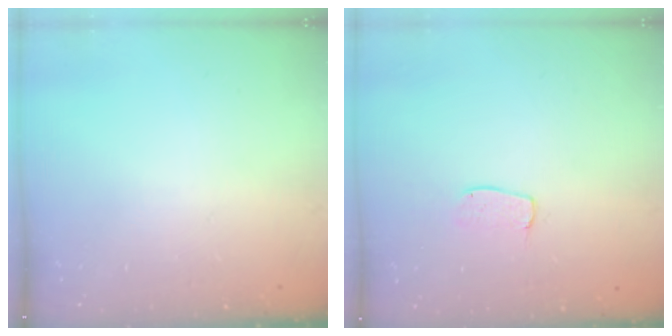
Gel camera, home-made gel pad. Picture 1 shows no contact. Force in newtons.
{"total": 4.5, "press": 4.5, "slide": 0.3}